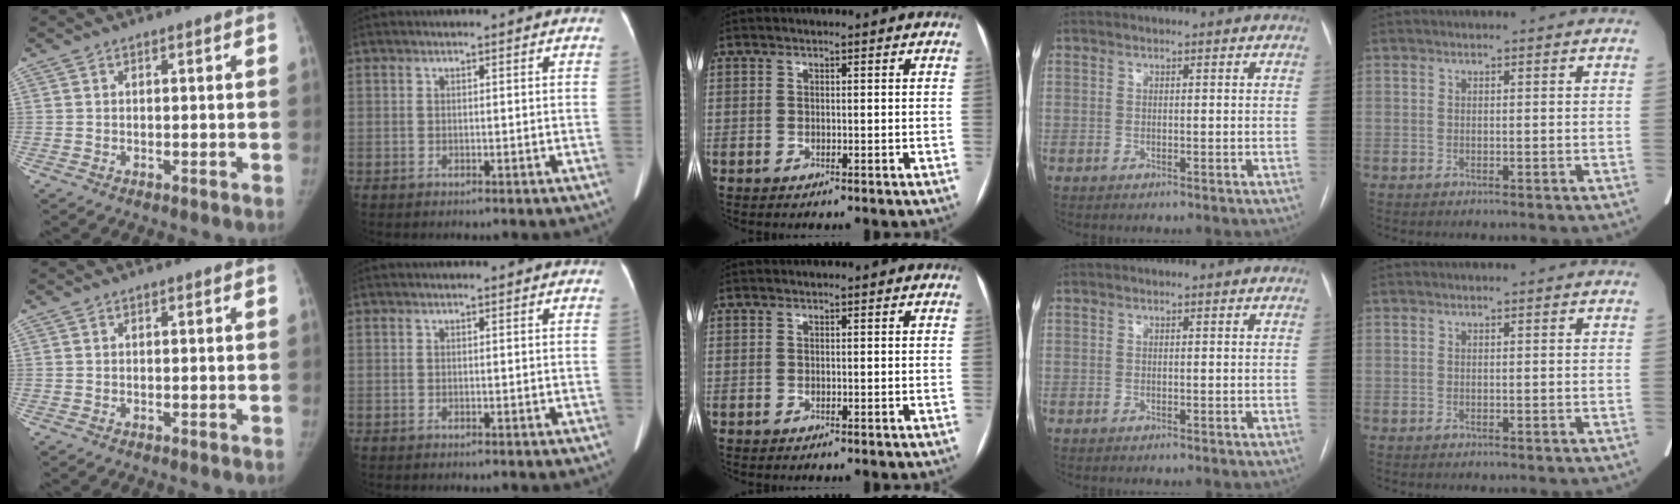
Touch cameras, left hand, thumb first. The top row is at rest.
{}